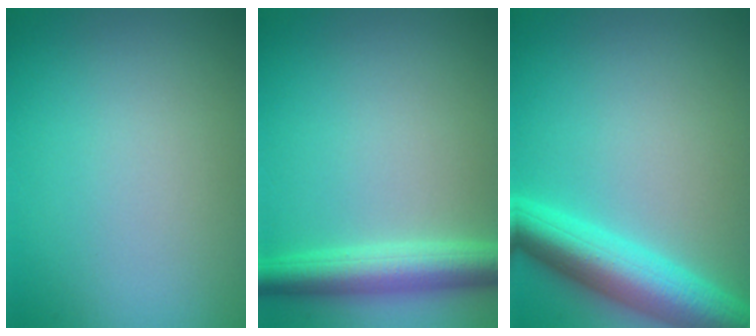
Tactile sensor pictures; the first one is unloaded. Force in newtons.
{"total": 4.4, "press": 4.4, "slide": 0.2}
{"total": 6.5, "press": 6.5, "slide": 0.1}